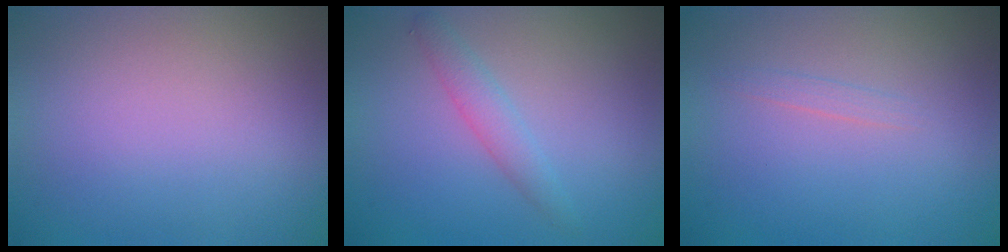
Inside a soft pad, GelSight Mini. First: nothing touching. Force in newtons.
{"total": 2.0, "press": 2.0, "slide": 0.1}
{"total": 0.7, "press": 0.7, "slide": 0.1}